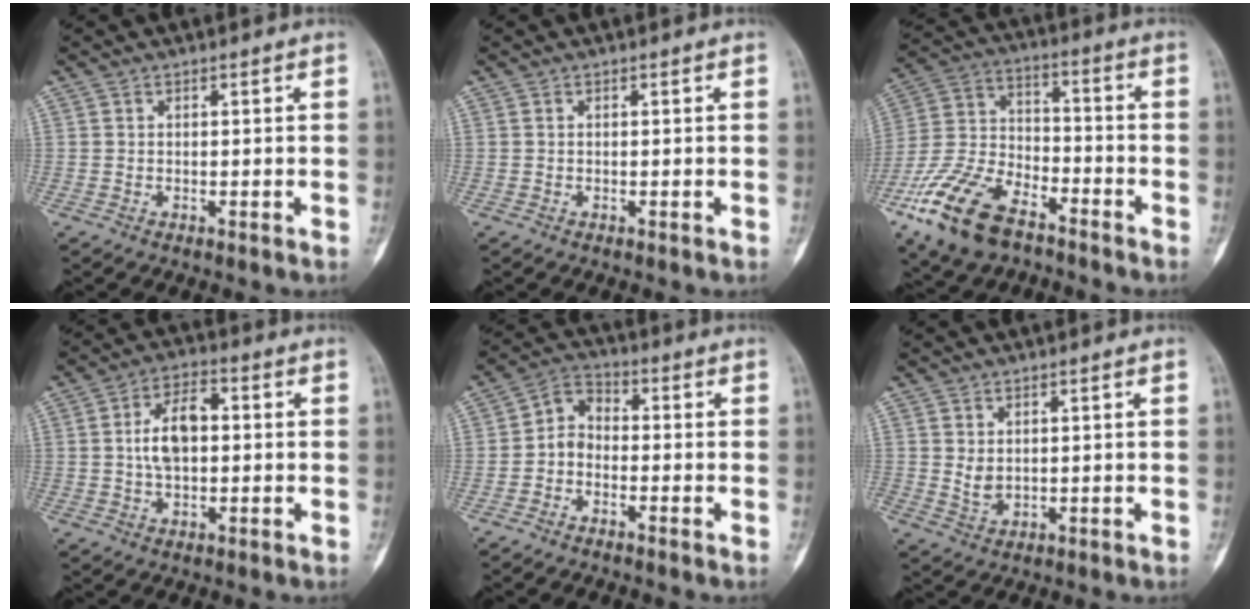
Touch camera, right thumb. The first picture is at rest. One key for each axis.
{"total": 0.0}
{"total": 17.9, "fx": -10.8, "fy": 9.0, "fz": 11.1, "tx": -0.223, "ty": 0.047, "tz": -0.207}
{"total": 8.4, "fx": 0.5, "fy": 4.7, "fz": 7.0, "tx": -0.111, "ty": 0.013, "tz": 0.003}
{"total": 5.2, "fx": -1.5, "fy": 3.7, "fz": 3.2, "tx": -0.044, "ty": 0.029, "tz": -0.046}
{"total": 2.8, "fx": 0.7, "fy": 1.9, "fz": 1.9, "tx": -0.024, "ty": -0.010, "tz": 0.020}